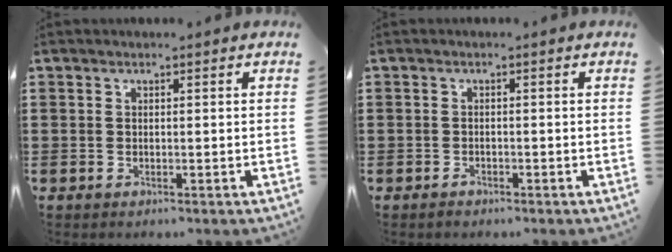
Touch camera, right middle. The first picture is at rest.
{"total": 0.9, "force": [-0.8, 0.4, 0.3], "torque": [-0.007, 0.000, -0.016]}